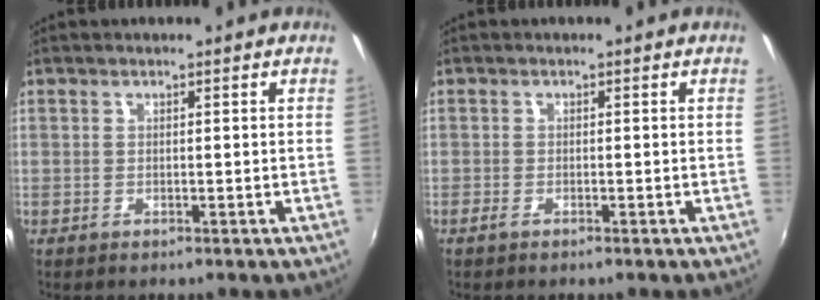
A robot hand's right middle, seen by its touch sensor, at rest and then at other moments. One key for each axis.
{"total": 1.2, "fx": -0.9, "fy": 0.1, "fz": 0.7, "tx": -0.015, "ty": -0.004, "tz": -0.019}